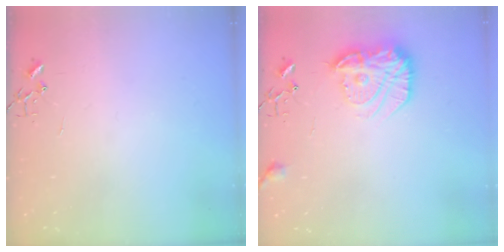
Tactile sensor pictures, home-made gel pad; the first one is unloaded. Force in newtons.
{"total": 16.5, "press": 16.5, "slide": 1.1}